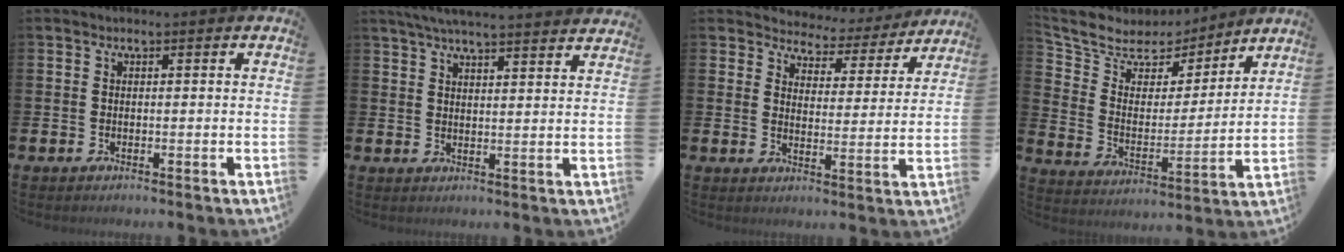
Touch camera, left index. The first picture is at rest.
{"total": 5.5, "force": [5.3, -0.1, 1.5], "torque": [-0.046, -0.020, 0.096]}
{"total": 4.3, "force": [4.0, 1.5, -0.1], "torque": [-0.016, -0.040, 0.062]}
{"total": 7.7, "force": [6.7, 3.7, 1.0], "torque": [-0.067, -0.045, 0.117]}